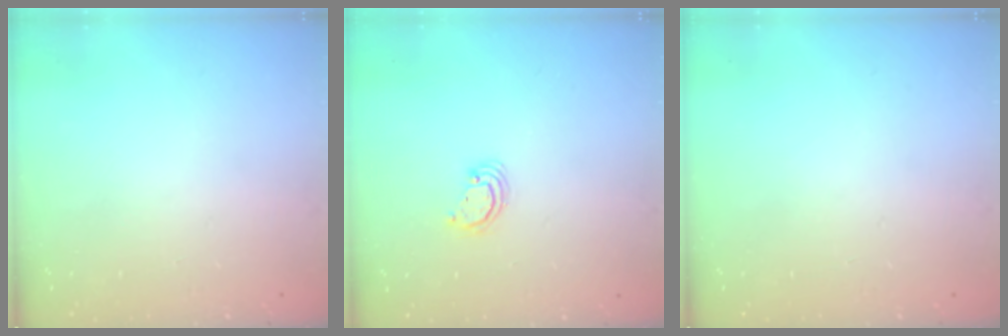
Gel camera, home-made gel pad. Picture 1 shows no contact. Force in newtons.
{"total": 2.7, "press": 2.7, "slide": 0.2}
{"total": 0.0}